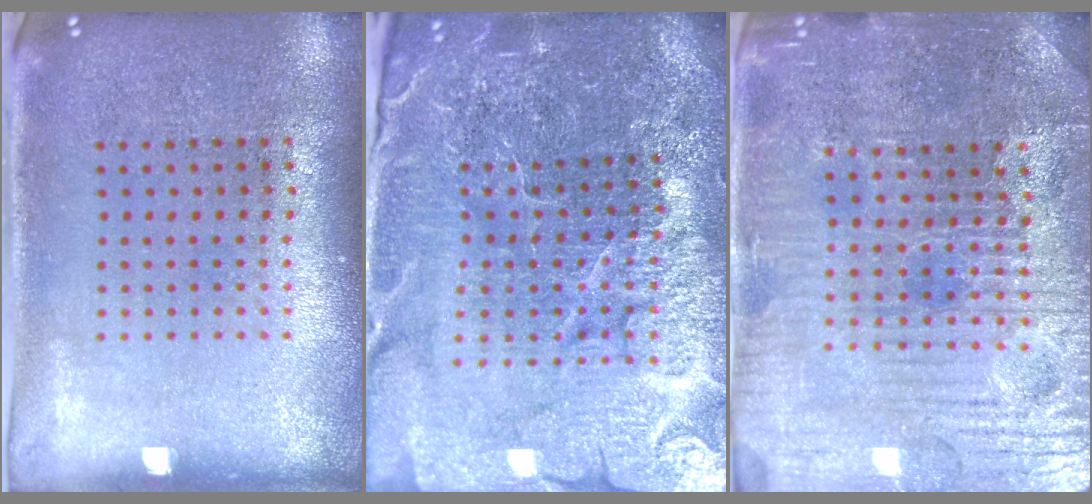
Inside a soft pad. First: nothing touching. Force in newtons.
{"total": 6.0, "press": 5.3, "slide": 2.7}
{"total": 5.1, "press": 4.9, "slide": 1.3}